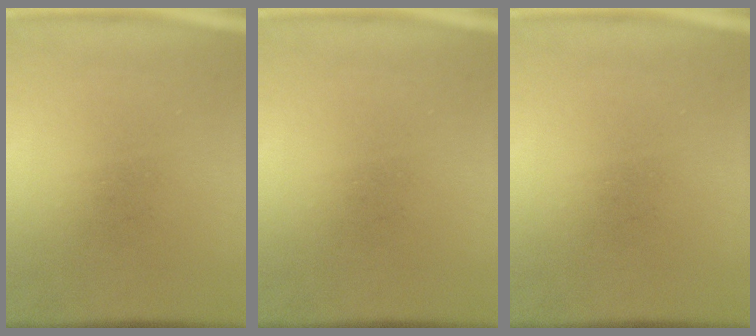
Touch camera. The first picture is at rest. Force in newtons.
{"total": 0.0}
{"total": 0.0}